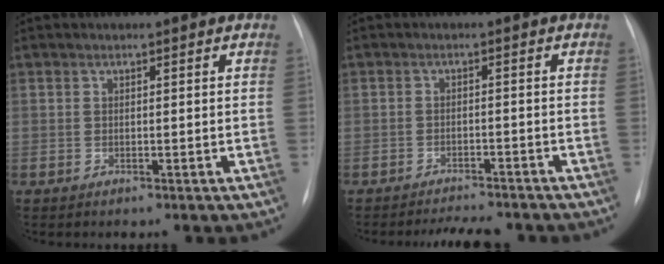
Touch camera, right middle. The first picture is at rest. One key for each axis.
{"total": 6.4, "fx": -5.9, "fy": 1.4, "fz": 1.9, "tx": -0.021, "ty": -0.004, "tz": -0.081}